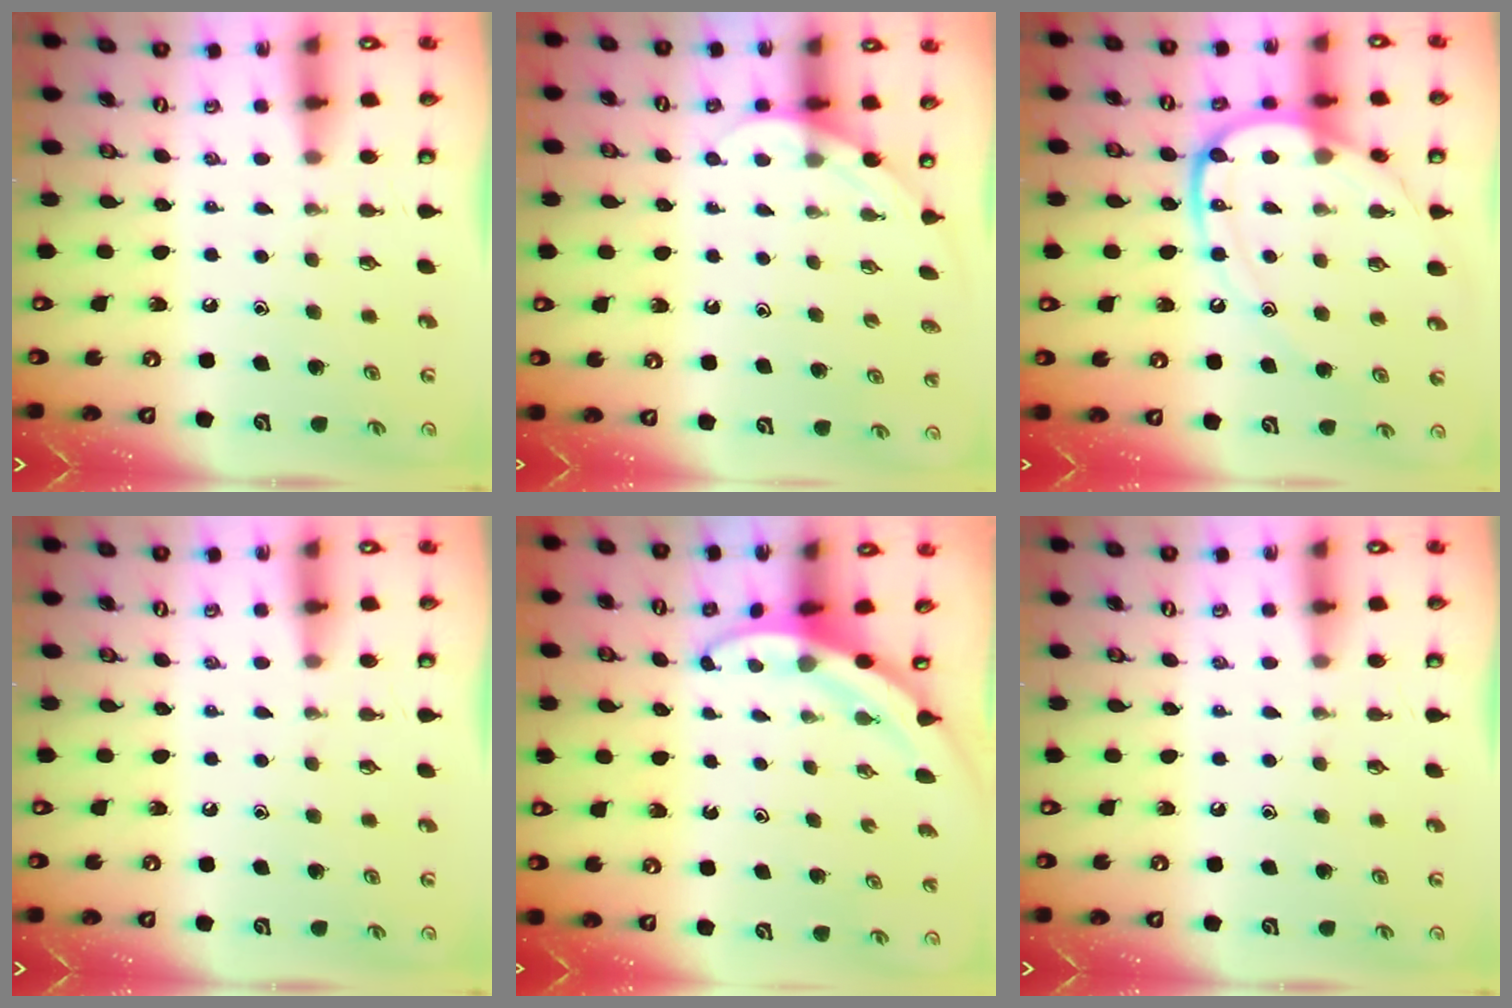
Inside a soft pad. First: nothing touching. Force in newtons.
{"total": 3.6, "press": 3.6, "slide": 0.1}
{"total": 14.4, "press": 14.3, "slide": 1.3}
{"total": 0.0}
{"total": 3.5, "press": 3.5, "slide": 0.1}
{"total": 0.0}